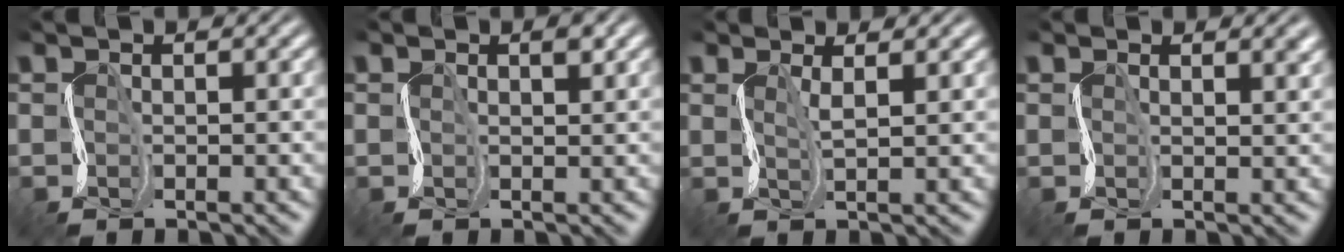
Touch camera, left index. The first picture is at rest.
{"total": 1.1, "force": [0.8, 0.7, 0.1], "torque": [0.007, 0.010, 0.009]}
{"total": 1.3, "force": [1.2, 0.5, 0.3], "torque": [-0.001, 0.007, 0.017]}
{"total": 1.8, "force": [1.3, 1.1, 0.4], "torque": [0.016, 0.007, 0.017]}